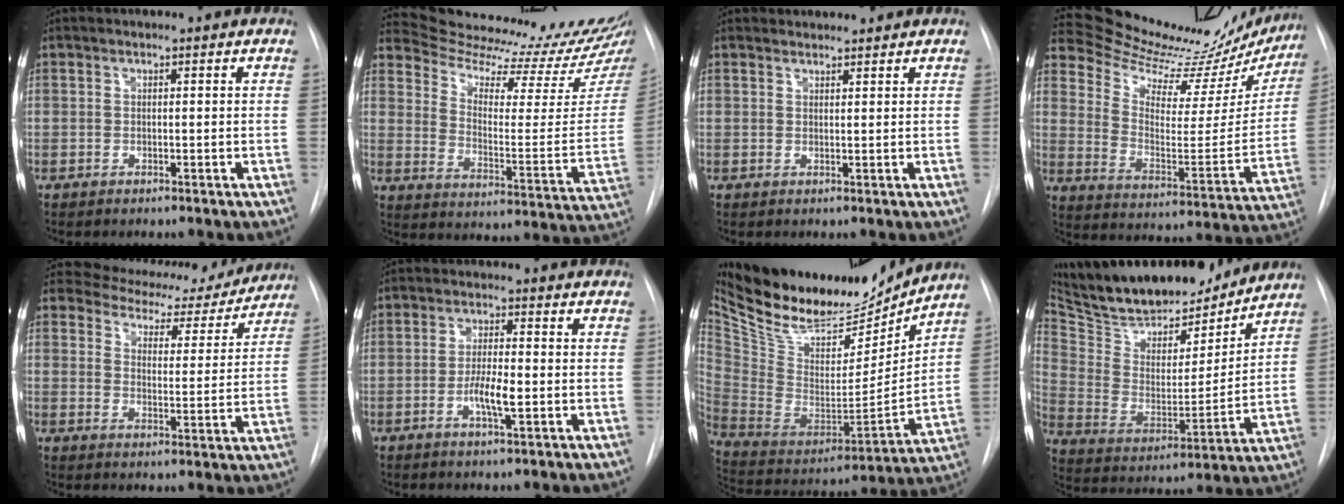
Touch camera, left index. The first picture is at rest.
{"total": 21.4, "force": [20.8, -0.2, 4.7], "torque": [-0.078, -0.129, 0.278]}
{"total": 1.7, "force": [1.7, 0.3, -0.2], "torque": [-0.002, 0.010, 0.027]}
{"total": 23.0, "force": [21.6, 5.1, 5.9], "torque": [-0.087, -0.077, 0.289]}
{"total": 13.6, "force": [12.4, 5.1, 2.6], "torque": [-0.016, -0.016, 0.144]}
{"total": 4.8, "force": [-1.8, 0.7, 4.4], "torque": [-0.082, -0.007, -0.032]}
{"total": 25.3, "force": [21.0, 8.5, 11.3], "torque": [-0.224, -0.022, 0.343]}
{"total": 22.0, "force": [19.8, 5.8, 7.4], "torque": [-0.136, -0.018, 0.319]}